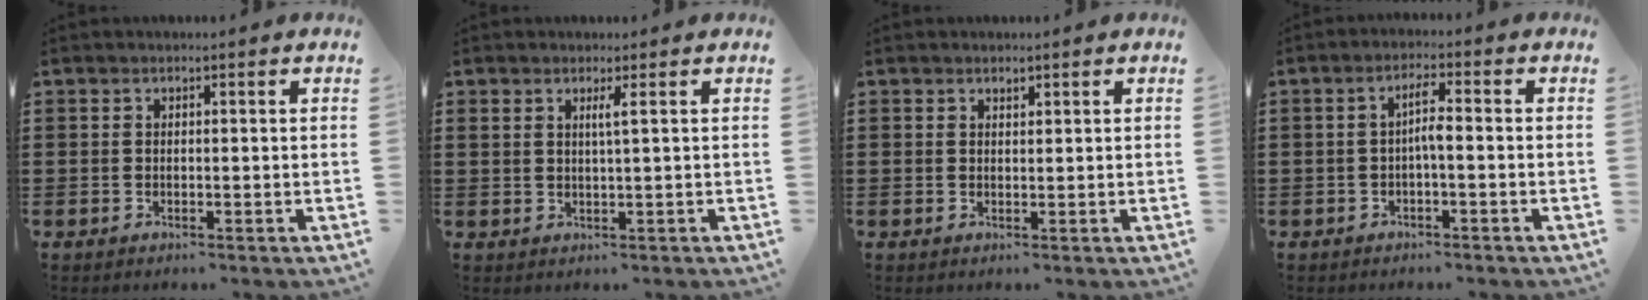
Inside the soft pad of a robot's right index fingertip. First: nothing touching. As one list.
[{"total": 5.5, "force": [2.8, 4.4, 1.7], "torque": [-0.071, 0.011, 0.051]}, {"total": 0.8, "force": [0.7, 0.4, 0.1], "torque": [-0.003, 0.002, 0.013]}, {"total": 3.1, "force": [-0.6, 0.6, 3.0], "torque": [-0.056, 0.006, -0.014]}]